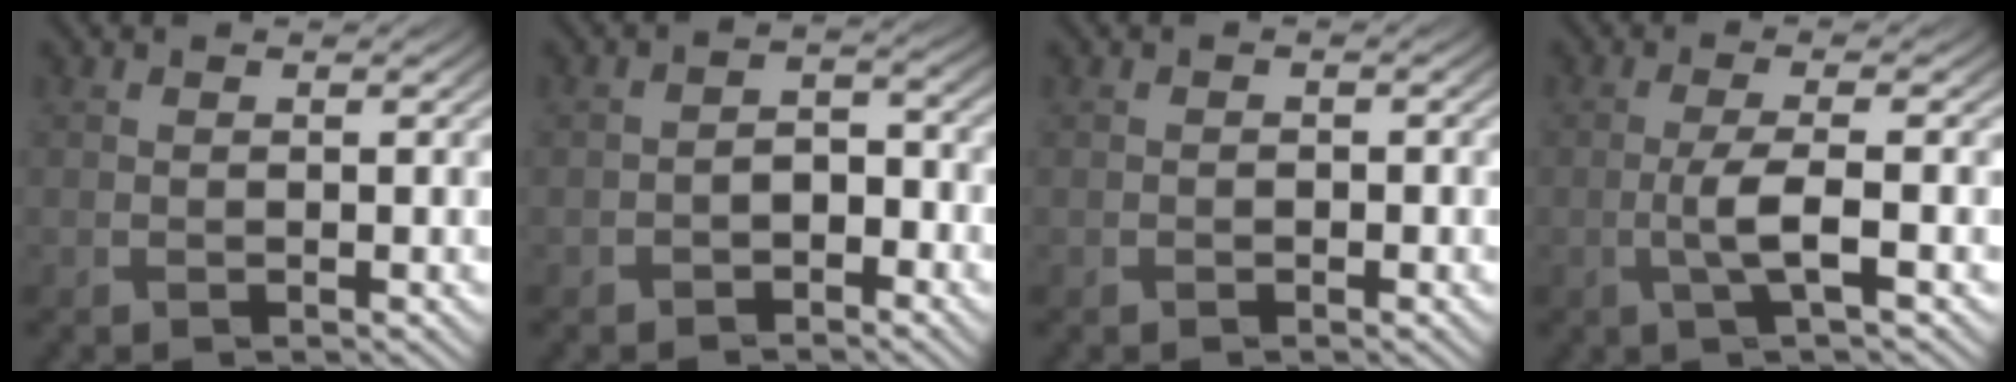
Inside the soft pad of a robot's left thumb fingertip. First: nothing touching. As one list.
[{"total": 2.5, "force": [-1.6, 1.6, 1.2], "torque": [-0.022, 0.007, -0.031]}, {"total": 0.7, "force": [-0.4, 0.5, 0.2], "torque": [-0.002, -0.003, -0.007]}, {"total": 3.9, "force": [-0.9, 0.6, 3.7], "torque": [-0.077, 0.006, -0.026]}]